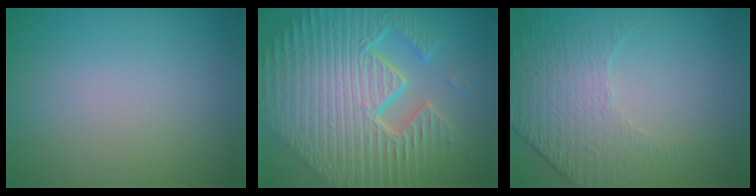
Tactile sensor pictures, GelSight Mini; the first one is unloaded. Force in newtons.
{"total": 11.4, "press": 7.4, "slide": 8.7}
{"total": 4.7, "press": 3.1, "slide": 3.5}